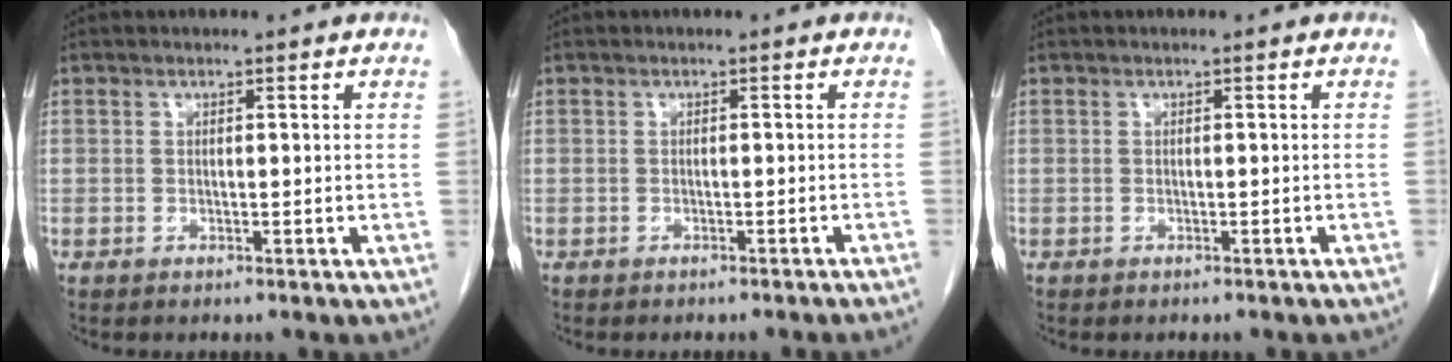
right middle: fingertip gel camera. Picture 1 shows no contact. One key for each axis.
{"total": 2.3, "fx": -2.0, "fy": -0.4, "fz": 1.0, "tx": -0.017, "ty": 0.008, "tz": -0.024}
{"total": 1.7, "fx": -1.5, "fy": 0.6, "fz": 0.7, "tx": -0.014, "ty": -0.002, "tz": -0.016}